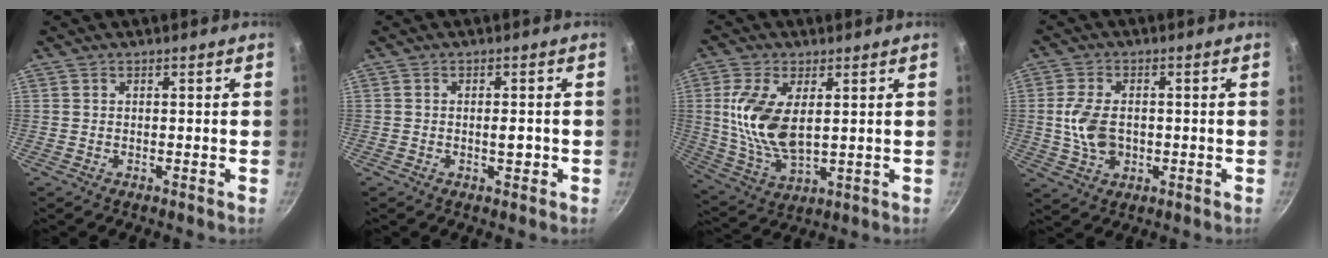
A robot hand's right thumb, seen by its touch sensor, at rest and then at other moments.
{"total": 2.3, "force": [-0.5, 1.1, 1.9], "torque": [-0.015, 0.009, -0.008]}
{"total": 13.0, "force": [2.2, 6.7, 11.0], "torque": [-0.215, -0.015, 0.051]}
{"total": 7.9, "force": [-0.3, 5.3, 5.8], "torque": [-0.108, 0.004, -0.004]}